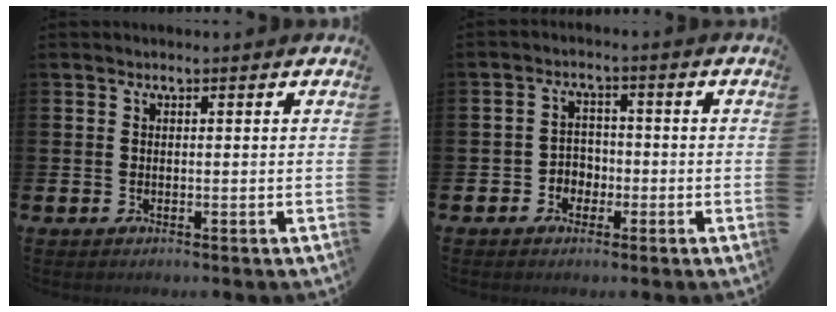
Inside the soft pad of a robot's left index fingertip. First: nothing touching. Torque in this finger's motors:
{"motor_torque": [-0.05, 0.11, -0.01, 0.00]}